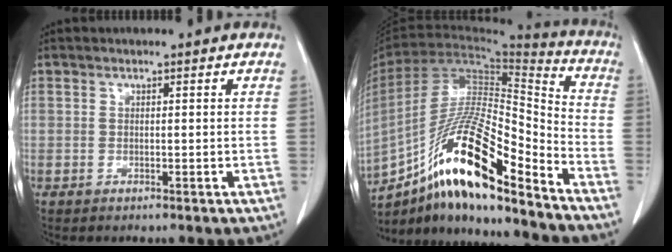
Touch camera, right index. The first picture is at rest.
{"total": 21.4, "force": [-13.7, 3.5, 16.1], "torque": [-0.298, -0.006, -0.244]}